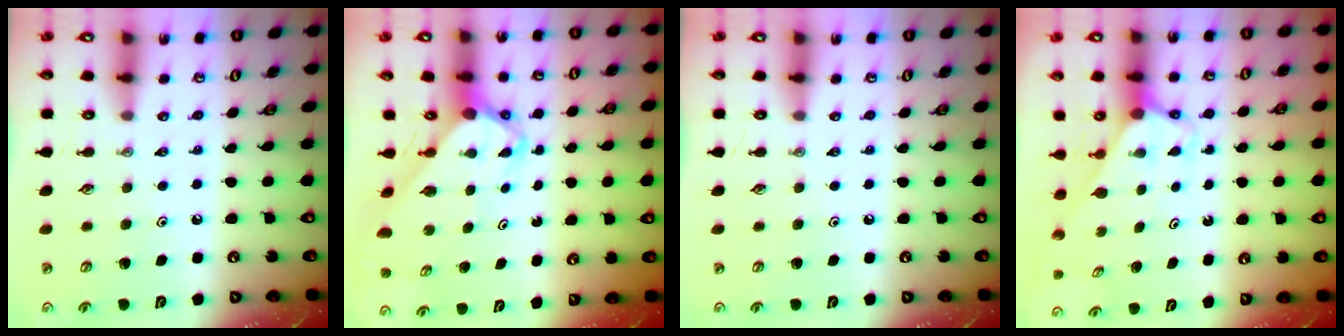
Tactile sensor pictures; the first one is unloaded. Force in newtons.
{"total": 4.6, "press": 4.5, "slide": 0.4}
{"total": 0.0}
{"total": 2.7, "press": 2.7, "slide": 0.2}